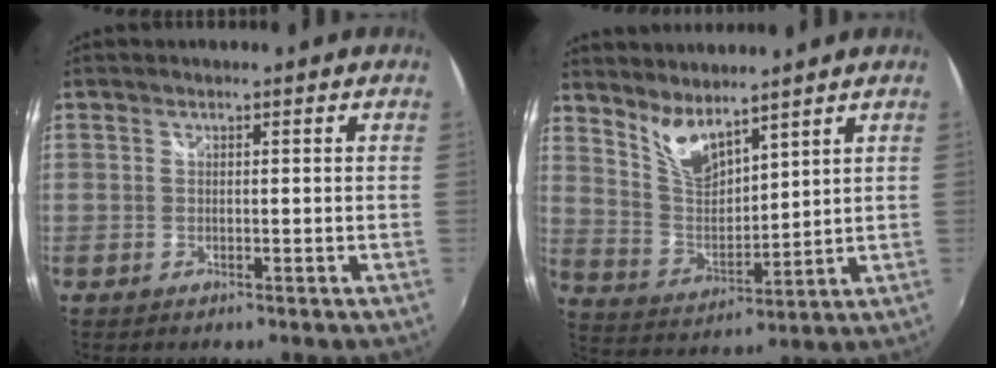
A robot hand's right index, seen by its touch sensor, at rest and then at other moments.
{"total": 8.2, "force": [6.5, 2.5, 4.3], "torque": [-0.083, -0.009, 0.133]}